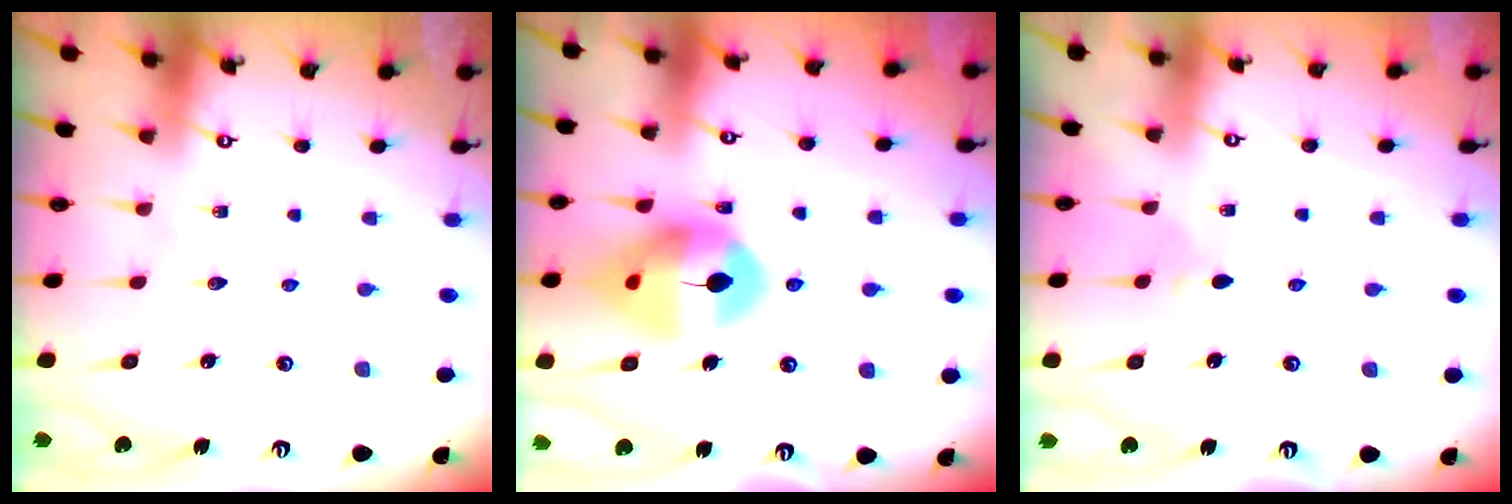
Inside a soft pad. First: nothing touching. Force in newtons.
{"total": 12.8, "press": 12.7, "slide": 1.3}
{"total": 2.7, "press": 2.6, "slide": 0.6}